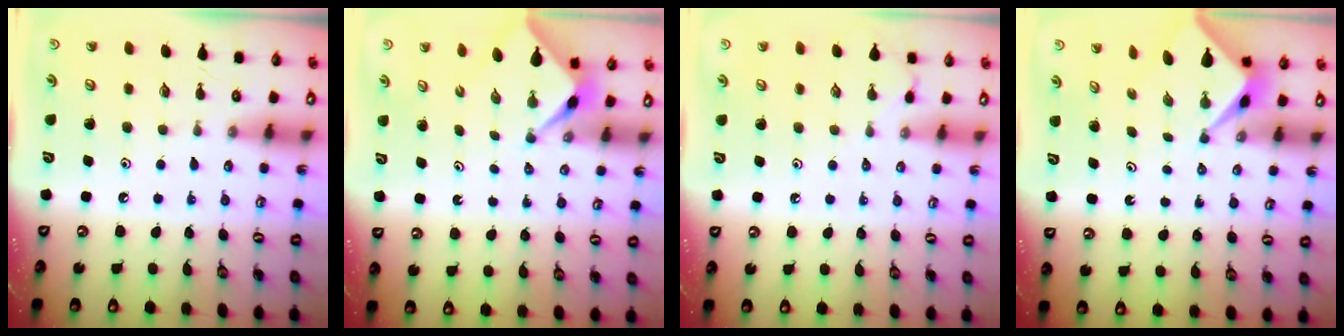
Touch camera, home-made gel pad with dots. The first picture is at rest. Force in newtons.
{"total": 2.1, "press": 2.1, "slide": 0.3}
{"total": 3.3, "press": 3.2, "slide": 0.6}
{"total": 2.1, "press": 2.1, "slide": 0.2}